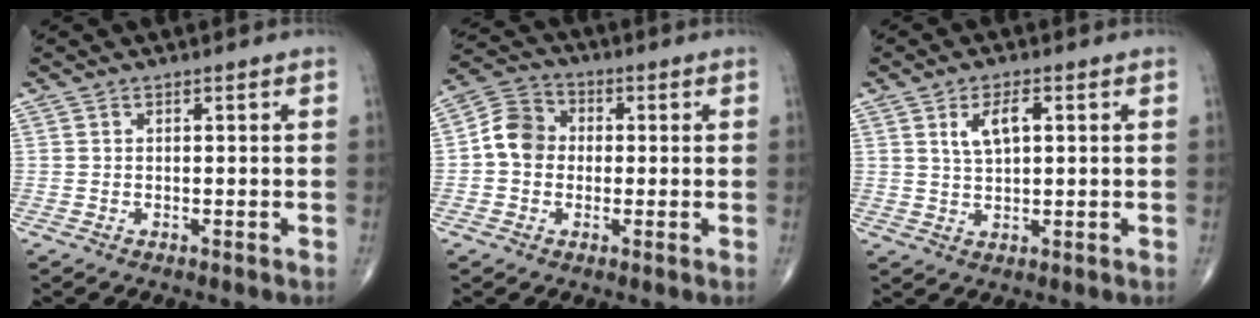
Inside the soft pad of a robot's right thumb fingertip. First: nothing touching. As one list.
[{"total": 6.7, "force": [-0.2, 5.7, 3.5], "torque": [-0.050, 0.022, -0.017]}, {"total": 4.9, "force": [1.6, 2.1, 4.2], "torque": [-0.076, 0.001, 0.031]}]